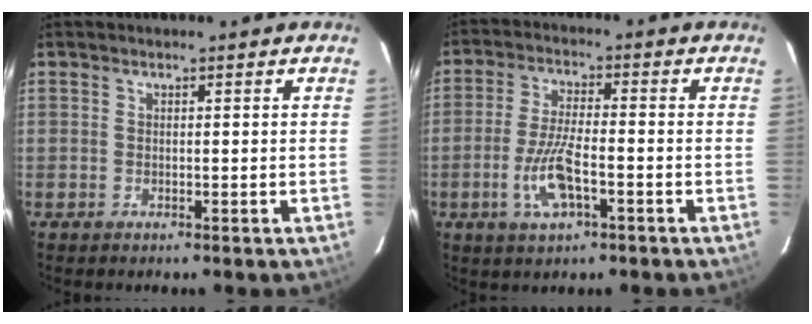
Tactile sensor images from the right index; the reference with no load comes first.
{"total": 8.3, "force": [-3.3, 2.5, 7.2], "torque": [-0.152, -0.003, -0.061]}